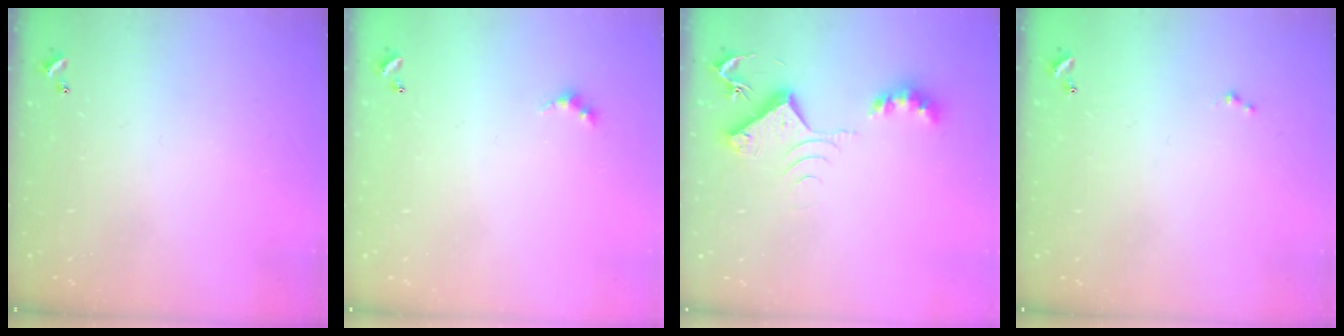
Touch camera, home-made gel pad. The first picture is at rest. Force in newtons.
{"total": 2.6, "press": 2.5, "slide": 0.6}
{"total": 8.9, "press": 8.9, "slide": 0.5}
{"total": 1.2, "press": 1.2, "slide": 0.2}